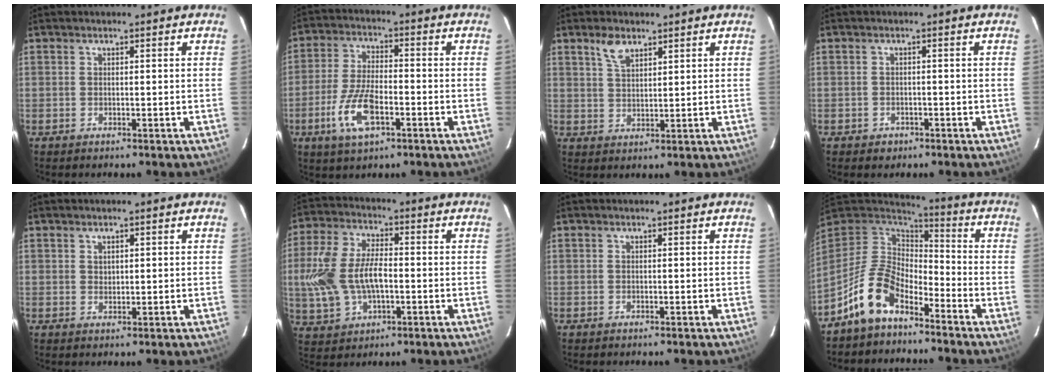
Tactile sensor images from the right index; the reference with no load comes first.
{"total": 10.3, "force": [-4.3, 4.1, 8.5], "torque": [-0.183, -0.005, -0.079]}
{"total": 4.3, "force": [2.9, 2.0, 2.5], "torque": [-0.045, 0.006, 0.057]}
{"total": 2.4, "force": [-1.3, 1.9, 0.4], "torque": [-0.013, 0.002, -0.014]}
{"total": 1.4, "force": [0.7, 1.0, 0.7], "torque": [-0.008, 0.003, 0.015]}
{"total": 14.0, "force": [-1.4, 8.2, 11.3], "torque": [-0.250, 0.010, -0.021]}
{"total": 0.0}
{"total": 12.6, "force": [-8.3, 6.2, 7.3], "torque": [-0.157, 0.012, -0.160]}